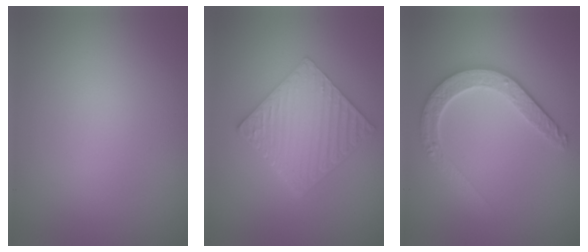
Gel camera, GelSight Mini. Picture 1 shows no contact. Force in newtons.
{"total": 6.5, "press": 4.6, "slide": 4.5}
{"total": 4.3, "press": 3.6, "slide": 2.4}